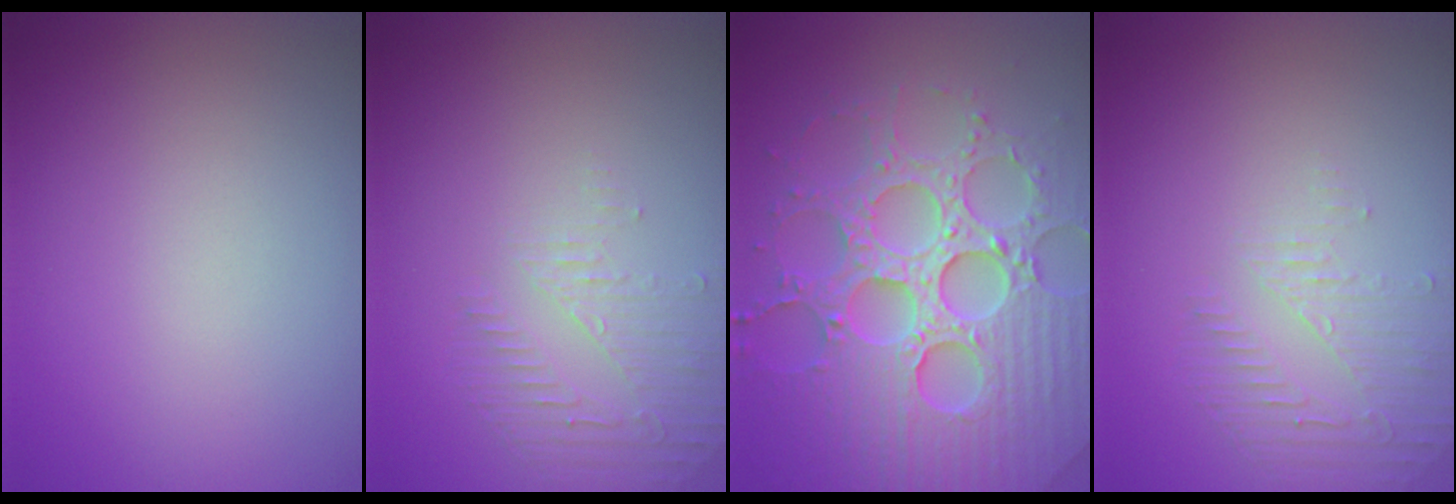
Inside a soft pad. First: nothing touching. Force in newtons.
{"total": 1.7, "press": 0.8, "slide": 1.5}
{"total": 8.1, "press": 7.9, "slide": 1.8}
{"total": 1.7, "press": 0.8, "slide": 1.5}